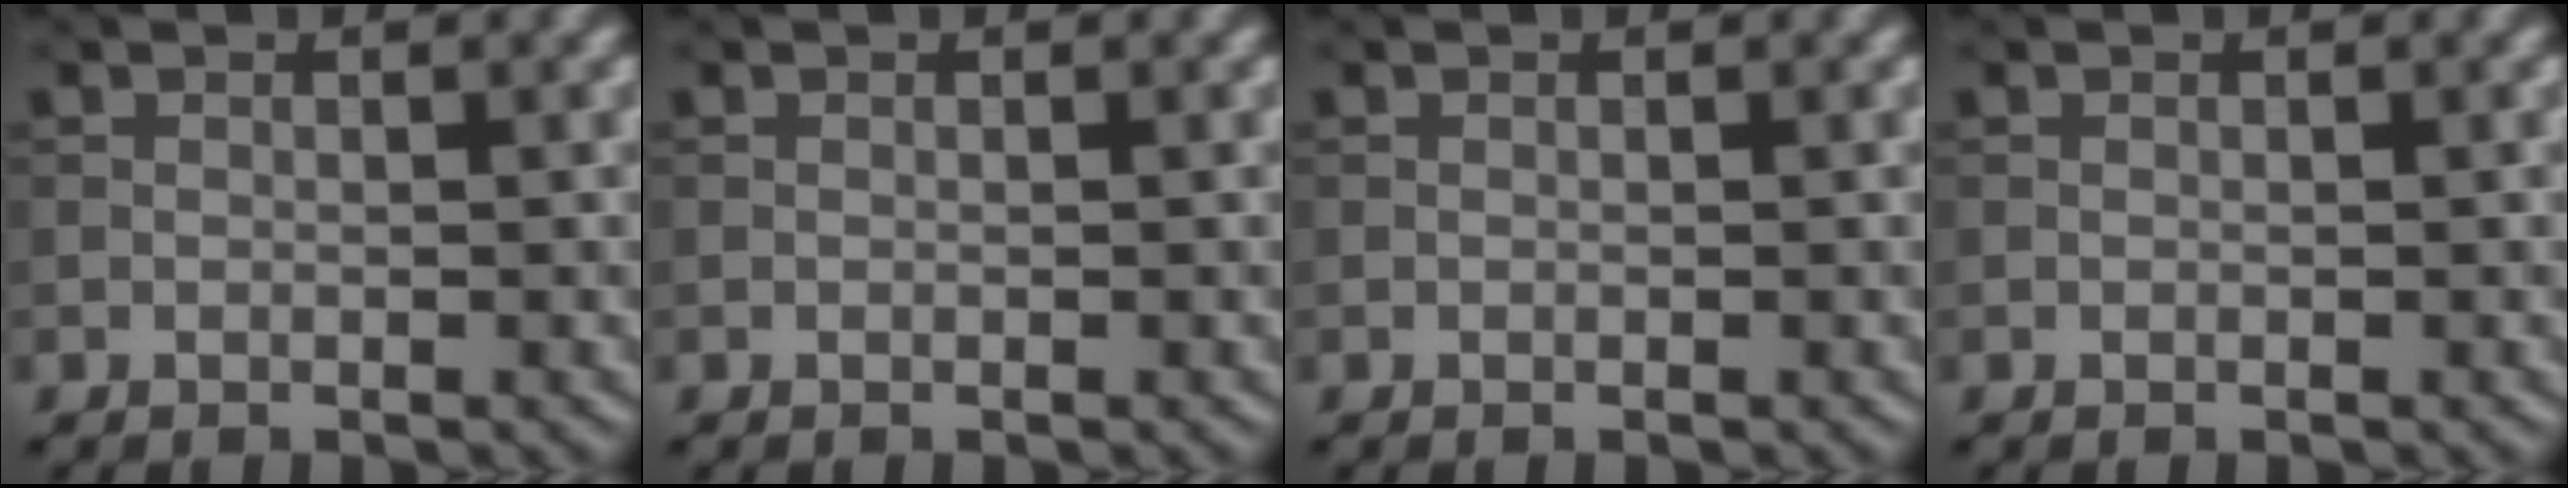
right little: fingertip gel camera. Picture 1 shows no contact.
{"total": 0.0}
{"total": 0.0}
{"total": 0.0}